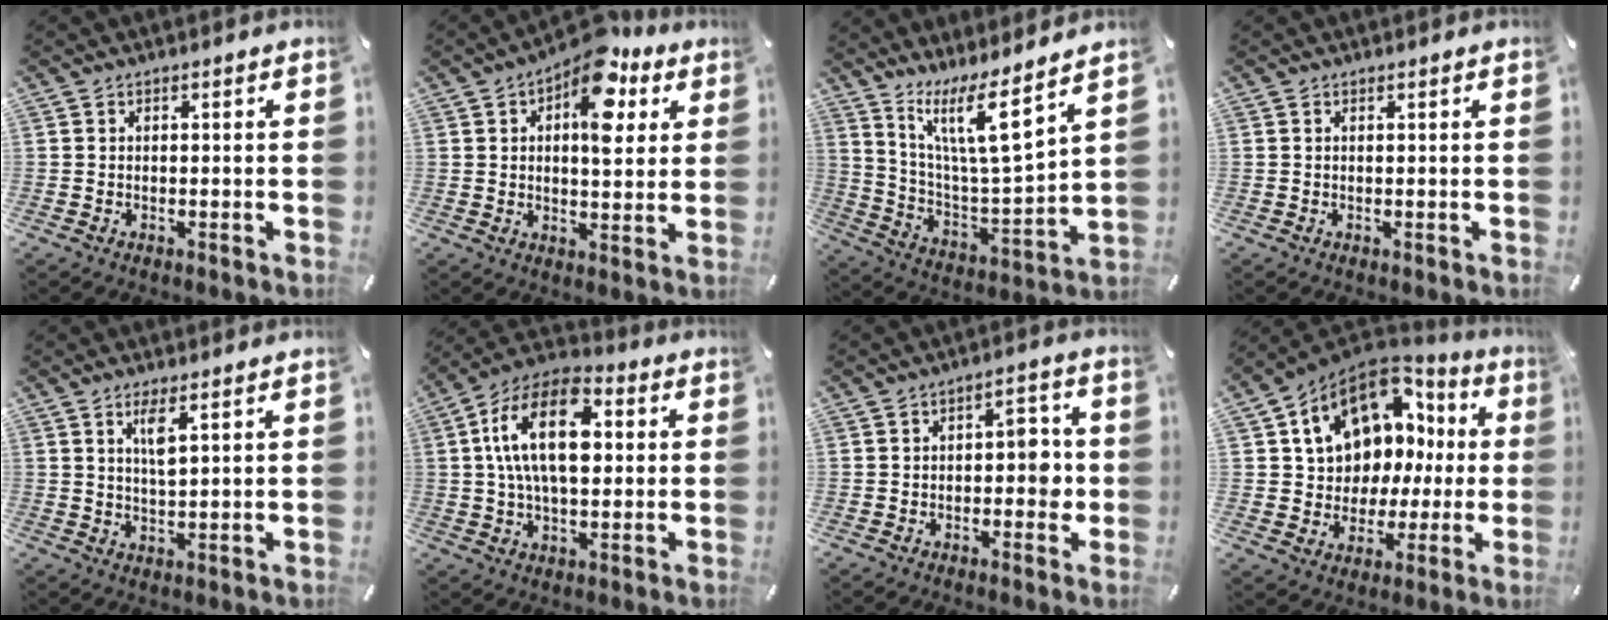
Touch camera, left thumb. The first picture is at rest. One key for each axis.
{"total": 14.0, "fx": 6.3, "fy": 7.7, "fz": 9.9, "tx": -0.133, "ty": -0.030, "tz": 0.105}
{"total": 13.8, "fx": 9.4, "fy": 2.4, "fz": 9.8, "tx": -0.183, "ty": -0.064, "tz": 0.153}
{"total": 0.0}
{"total": 4.7, "fx": 2.4, "fy": 1.0, "fz": 3.9, "tx": -0.076, "ty": -0.002, "tz": 0.038}
{"total": 16.6, "fx": 2.7, "fy": 9.8, "fz": 13.1, "tx": -0.261, "ty": 0.002, "tz": 0.043}
{"total": 6.2, "fx": -0.7, "fy": 3.6, "fz": 5.0, "tx": -0.056, "ty": 0.003, "tz": -0.020}
{"total": 14.7, "fx": 6.9, "fy": 11.0, "fz": 6.9, "tx": -0.128, "ty": -0.049, "tz": 0.133}